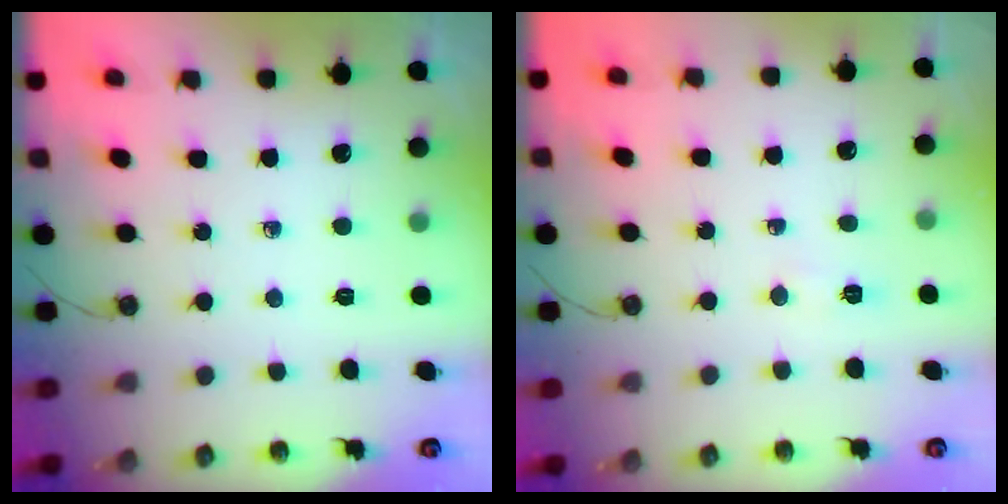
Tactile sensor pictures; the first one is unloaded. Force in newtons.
{"total": 2.9, "press": 2.9, "slide": 0.5}